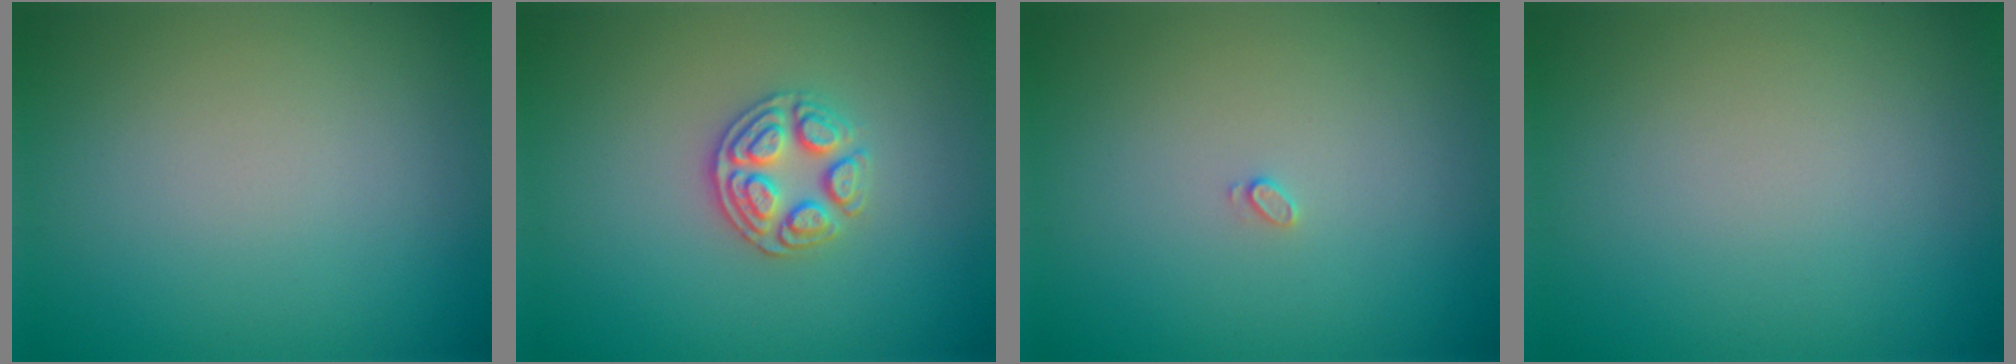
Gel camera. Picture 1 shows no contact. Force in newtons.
{"total": 3.0, "press": 2.8, "slide": 1.1}
{"total": 0.6, "press": 0.6, "slide": 0.1}
{"total": 0.0}